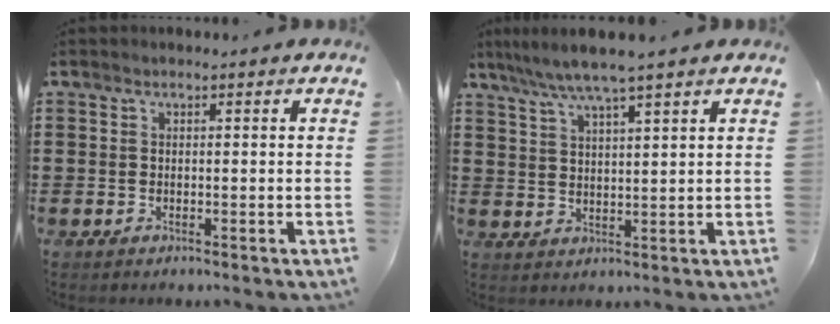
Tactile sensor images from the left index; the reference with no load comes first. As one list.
[{"total": 4.8, "force": [3.9, -0.4, 2.7], "torque": [-0.064, -0.014, 0.068]}]